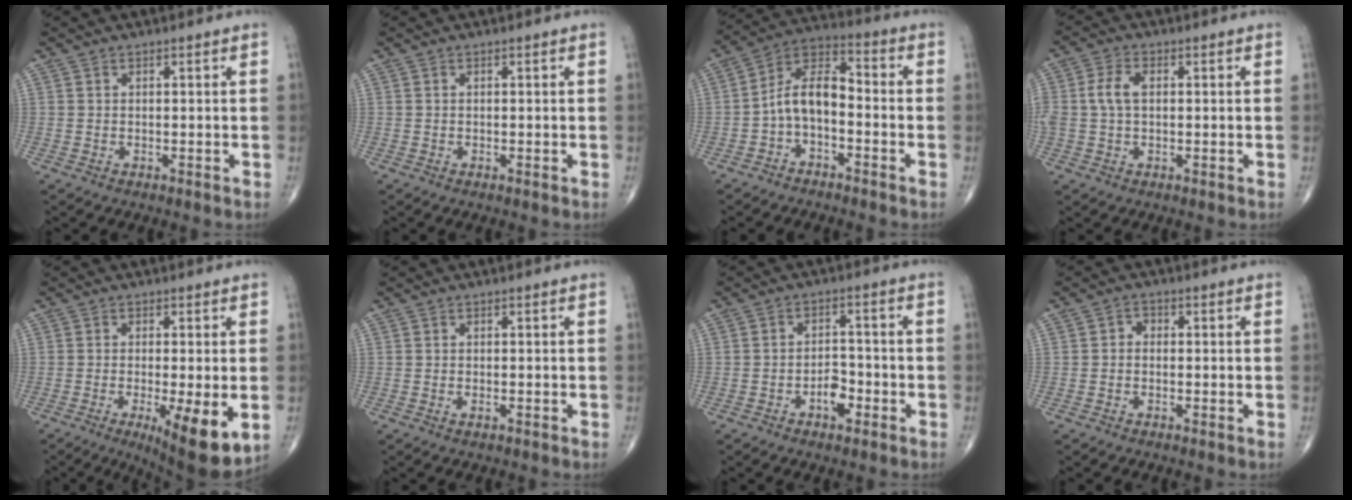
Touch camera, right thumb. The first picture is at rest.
{"total": 0.0}
{"total": 8.9, "force": [-2.5, 5.0, 6.9], "torque": [-0.116, 0.050, -0.058]}
{"total": 5.0, "force": [0.4, 3.1, 4.0], "torque": [-0.098, 0.014, 0.007]}
{"total": 11.7, "force": [-3.4, 2.9, 10.8], "torque": [-0.160, -0.024, -0.046]}
{"total": 0.8, "force": [-0.3, 0.3, 0.6], "torque": [-0.011, 0.001, -0.005]}
{"total": 4.7, "force": [-2.2, 2.7, 3.2], "torque": [-0.033, 0.021, -0.038]}
{"total": 1.6, "force": [-0.3, 1.3, 0.9], "torque": [-0.001, 0.006, -0.013]}